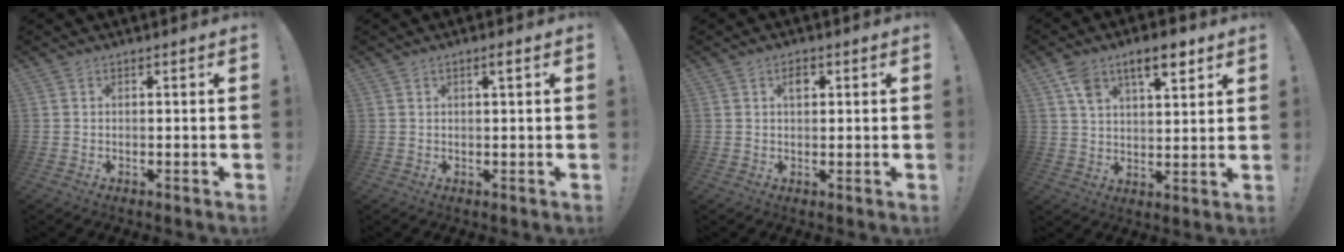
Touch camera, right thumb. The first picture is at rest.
{"total": 1.7, "force": [0.8, 0.1, 1.5], "torque": [-0.028, 0.000, 0.011]}
{"total": 2.8, "force": [1.0, 1.8, 1.9], "torque": [-0.011, -0.006, 0.010]}
{"total": 10.1, "force": [6.1, 4.7, 6.6], "torque": [-0.099, -0.018, 0.108]}